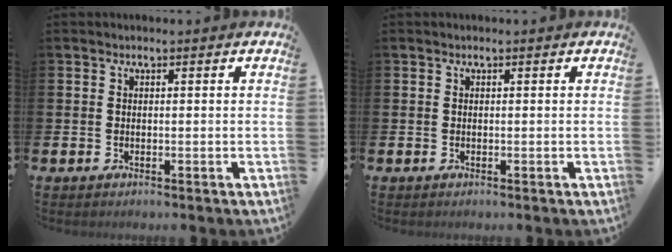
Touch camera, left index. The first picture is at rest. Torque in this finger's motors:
{"motor_torque": [-0.08, 0.13, 0.00, 0.00]}